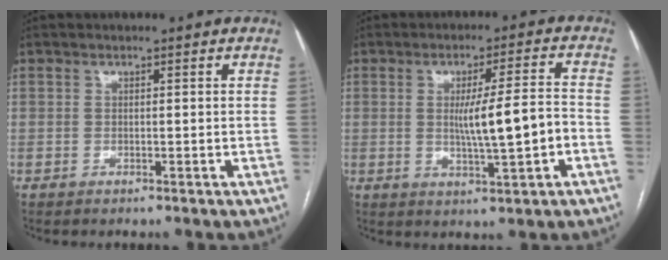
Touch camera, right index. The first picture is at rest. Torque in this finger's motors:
{"motor_torque": [1.06, -0.11, 0.73, 0.15]}